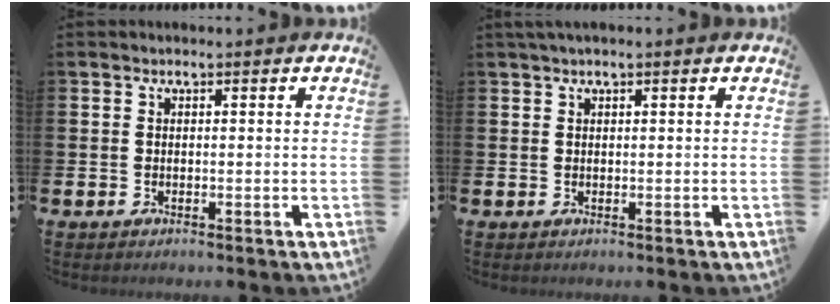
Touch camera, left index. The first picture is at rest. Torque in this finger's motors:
{"motor_torque": [0.97, -1.17, 0.09, 0.21]}